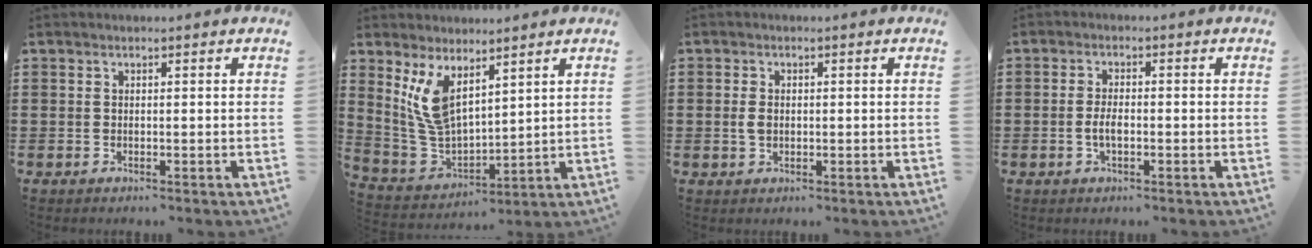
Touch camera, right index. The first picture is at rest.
{"total": 8.2, "force": [4.4, 3.8, 5.8], "torque": [-0.163, -0.022, 0.074]}
{"total": 2.0, "force": [-0.1, 1.3, 1.5], "torque": [-0.038, 0.003, -0.005]}
{"total": 2.8, "force": [-0.7, 1.0, 2.5], "torque": [-0.061, -0.003, -0.017]}